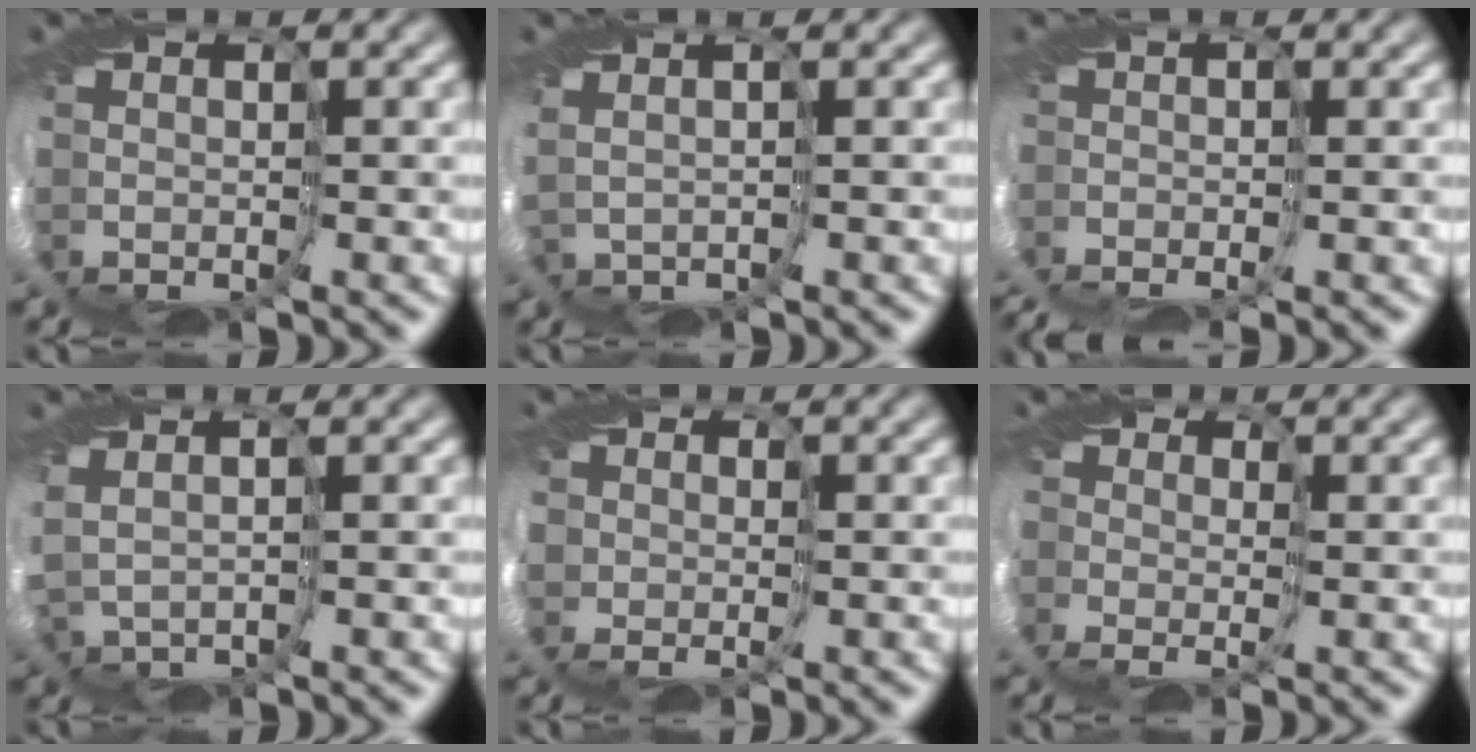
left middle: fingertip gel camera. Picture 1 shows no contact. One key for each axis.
{"total": 2.2, "fx": 0.9, "fy": 1.2, "fz": 1.6, "tx": -0.039, "ty": 0.013, "tz": 0.011}
{"total": 3.7, "fx": -2.2, "fy": 0.7, "fz": 2.9, "tx": -0.050, "ty": -0.006, "tz": -0.037}
{"total": 3.2, "fx": 0.8, "fy": 2.0, "fz": 2.4, "tx": -0.070, "ty": 0.010, "tz": 0.018}
{"total": 3.3, "fx": 0.4, "fy": 2.9, "fz": 1.7, "tx": -0.045, "ty": -0.002, "tz": 0.009}
{"total": 3.1, "fx": 0.4, "fy": 2.4, "fz": 1.9, "tx": -0.038, "ty": -0.003, "tz": 0.002}